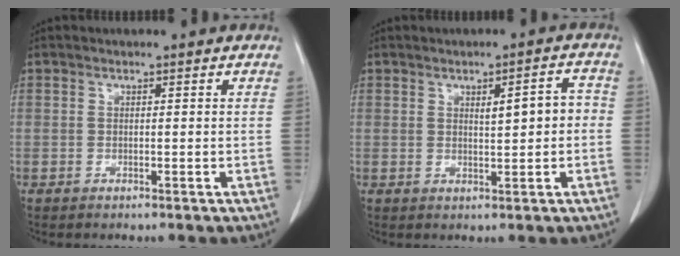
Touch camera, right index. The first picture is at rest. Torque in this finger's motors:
{"motor_torque": [0.13, 0.03, 0.10, 0.03]}